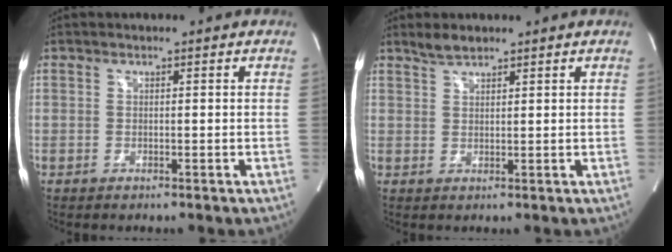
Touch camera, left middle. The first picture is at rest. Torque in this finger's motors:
{"motor_torque": [0.11, -0.07, -0.06, 0.00]}